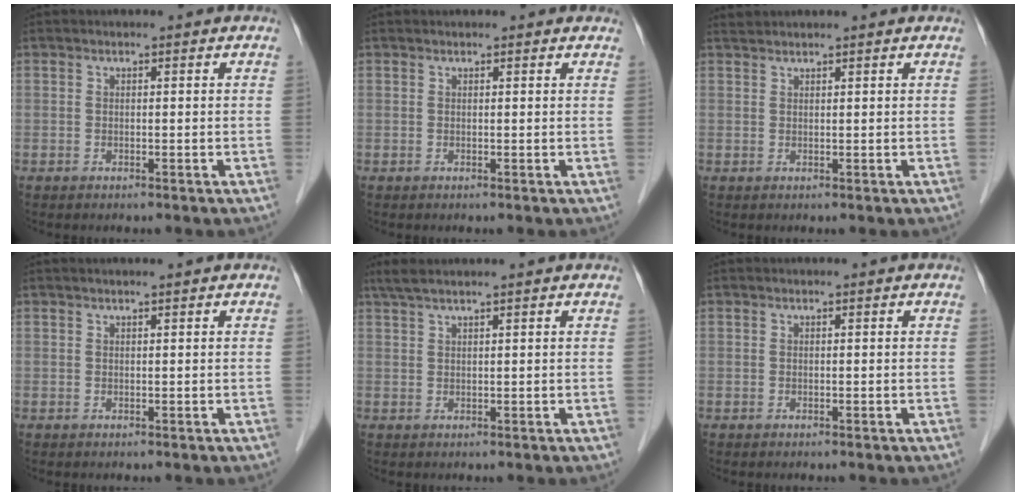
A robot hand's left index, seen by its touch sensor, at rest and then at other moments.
{"total": 2.3, "force": [2.1, 0.6, 0.6], "torque": [-0.009, 0.021, 0.020]}
{"total": 2.5, "force": [2.4, -0.1, 0.6], "torque": [-0.006, 0.027, 0.045]}
{"total": 0.7, "force": [0.5, -0.1, 0.4], "torque": [-0.009, 0.002, 0.013]}
{"total": 5.0, "force": [4.1, -0.5, 2.9], "torque": [-0.050, 0.034, 0.075]}
{"total": 0.0}